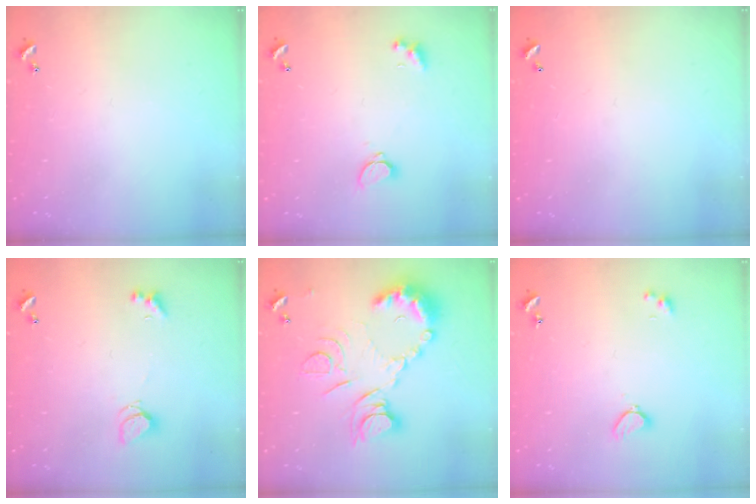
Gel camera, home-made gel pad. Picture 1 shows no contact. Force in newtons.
{"total": 1.6, "press": 1.6, "slide": 0.5}
{"total": 2.8, "press": 2.8, "slide": 0.1}
{"total": 2.0, "press": 1.9, "slide": 0.5}
{"total": 13.9, "press": 13.7, "slide": 2.0}
{"total": 2.1, "press": 2.0, "slide": 0.5}